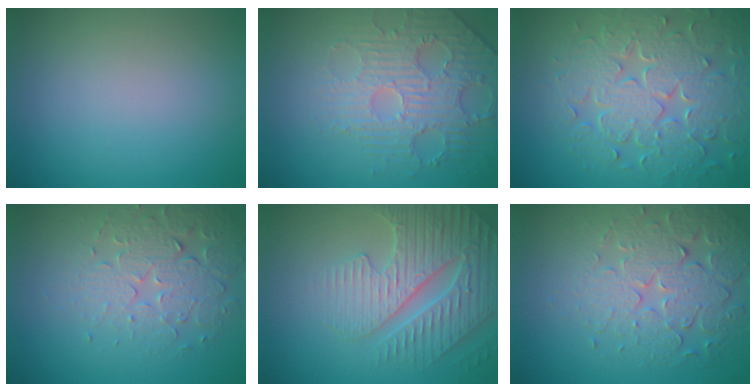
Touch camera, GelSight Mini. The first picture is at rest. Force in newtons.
{"total": 4.7, "press": 3.7, "slide": 2.8}
{"total": 8.3, "press": 6.0, "slide": 5.8}
{"total": 3.9, "press": 3.6, "slide": 1.4}
{"total": 5.0, "press": 4.8, "slide": 1.2}
{"total": 5.1, "press": 4.4, "slide": 2.6}